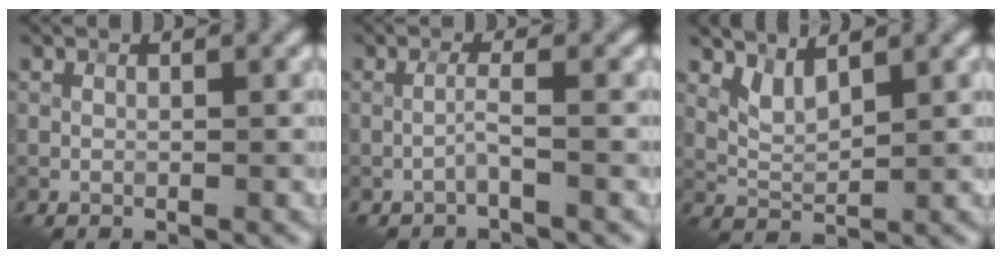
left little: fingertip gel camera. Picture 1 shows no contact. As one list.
[{"total": 1.2, "force": [-0.7, -0.2, 1.0], "torque": [-0.020, 0.008, -0.017]}, {"total": 2.2, "force": [1.6, 0.8, 1.4], "torque": [-0.034, -0.009, 0.037]}]